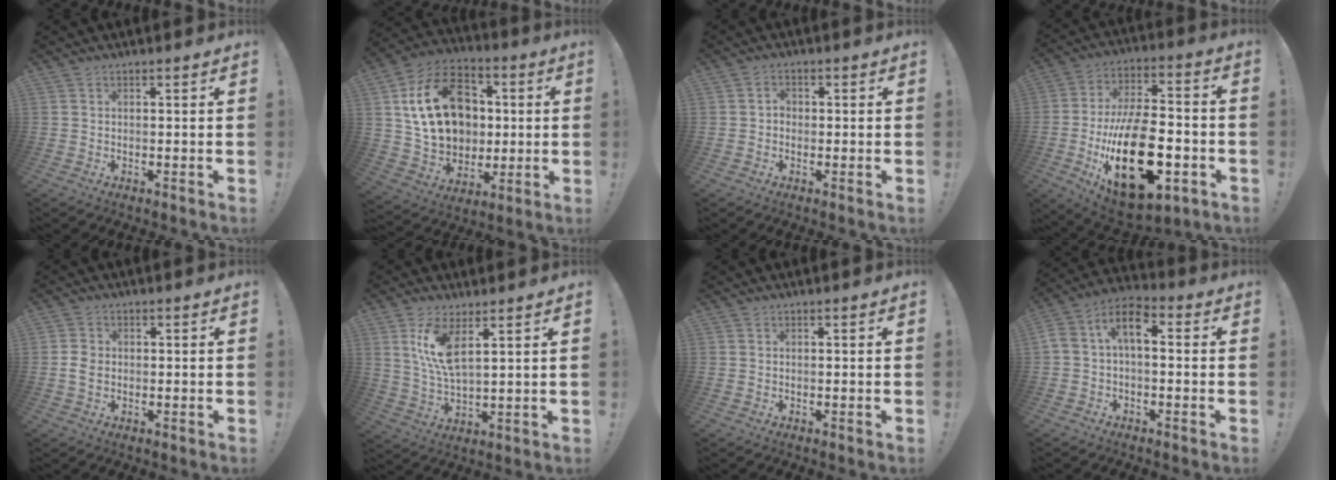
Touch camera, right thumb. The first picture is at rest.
{"total": 22.4, "force": [3.4, 17.4, 13.7], "torque": [-0.223, 0.008, 0.084]}
{"total": 2.3, "force": [-0.8, 1.8, 1.2], "torque": [-0.026, 0.011, -0.015]}
{"total": 28.5, "force": [-8.1, 14.8, 23.0], "torque": [-0.407, 0.040, -0.117]}
{"total": 3.9, "force": [-0.4, 3.0, 2.4], "torque": [-0.042, 0.006, -0.007]}
{"total": 10.2, "force": [5.1, 3.3, 8.2], "torque": [-0.161, -0.024, 0.088]}
{"total": 0.0}
{"total": 8.1, "force": [0.8, 4.6, 6.6], "torque": [-0.110, 0.008, 0.016]}